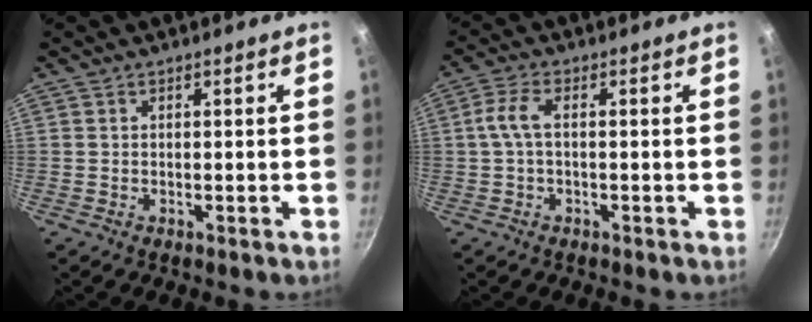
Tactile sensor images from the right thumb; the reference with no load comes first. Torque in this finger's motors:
{"motor_torque": [0.20, 0.18, 0.41, 0.77, 0.01]}